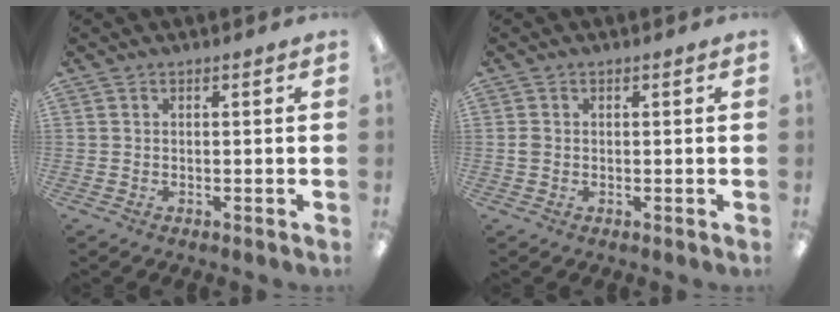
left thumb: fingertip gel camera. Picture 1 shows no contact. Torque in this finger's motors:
{"motor_torque": [-0.01, 0.11, 0.29, -0.09, 0.00]}